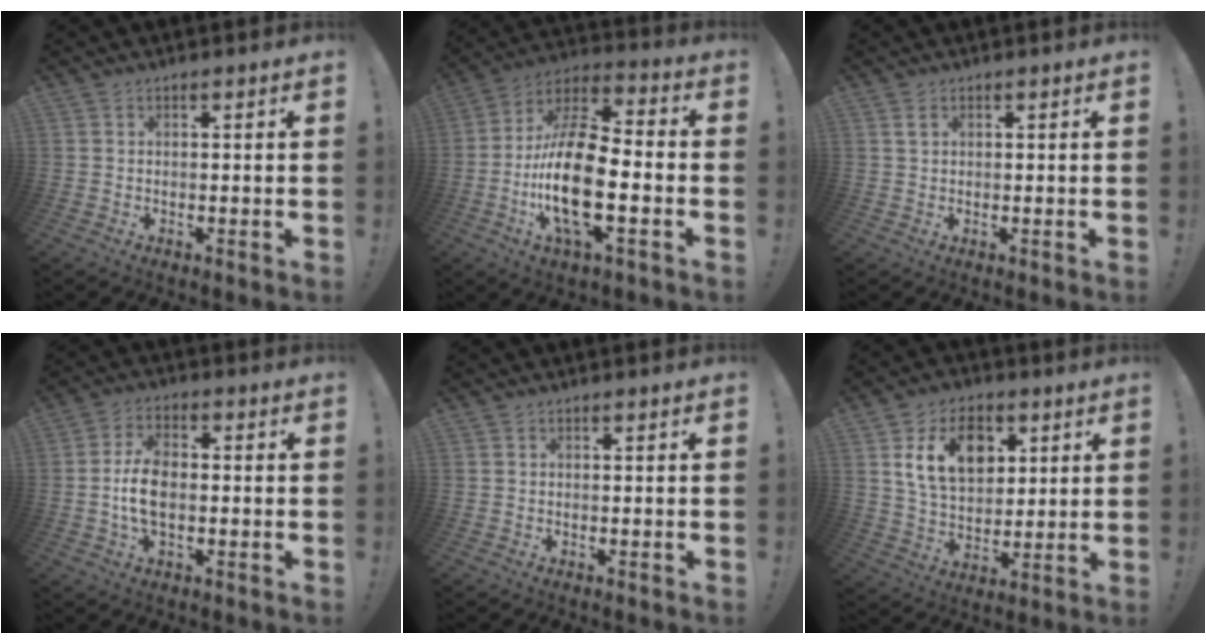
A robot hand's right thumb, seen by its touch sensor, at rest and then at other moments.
{"total": 21.4, "force": [-5.1, 9.2, 18.7], "torque": [-0.369, 0.021, -0.087]}
{"total": 1.5, "force": [0.8, 0.7, 1.0], "torque": [-0.008, -0.004, 0.012]}
{"total": 8.8, "force": [-1.1, 5.2, 7.0], "torque": [-0.126, 0.002, -0.022]}
{"total": 0.0}
{"total": 15.4, "force": [5.9, 11.1, 8.9], "torque": [-0.138, -0.010, 0.115]}